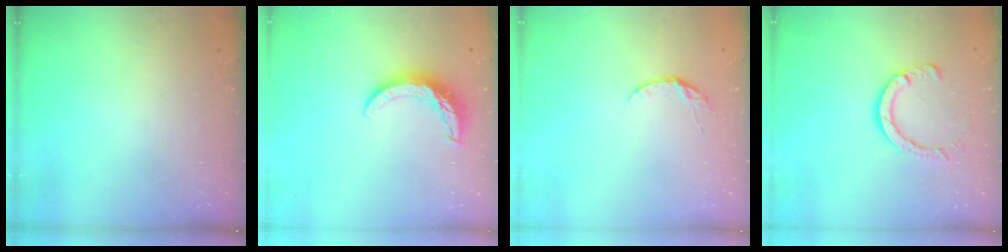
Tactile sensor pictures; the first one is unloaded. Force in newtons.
{"total": 8.6, "press": 8.5, "slide": 0.8}
{"total": 3.8, "press": 3.8, "slide": 0.4}
{"total": 6.4, "press": 6.4, "slide": 0.7}